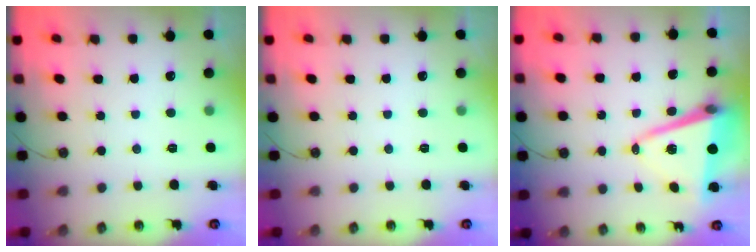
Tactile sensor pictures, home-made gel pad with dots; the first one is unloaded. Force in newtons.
{"total": 0.0}
{"total": 11.8, "press": 11.4, "slide": 2.9}